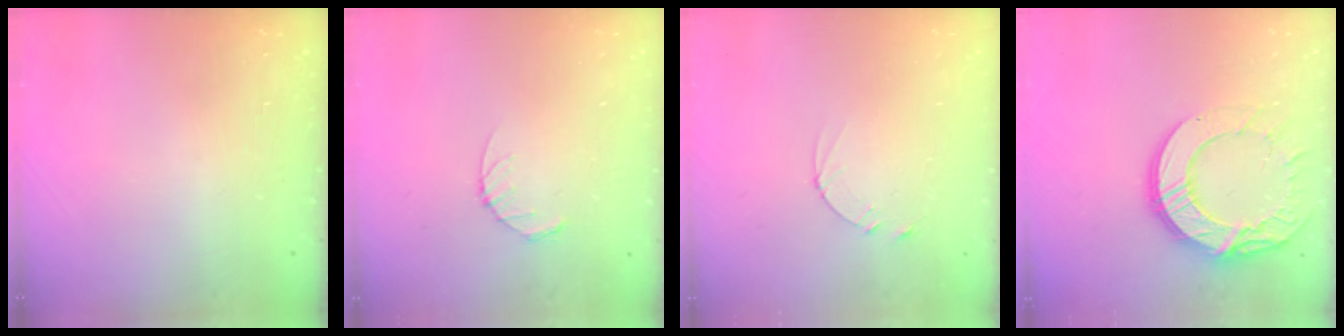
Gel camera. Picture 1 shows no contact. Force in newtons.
{"total": 3.4, "press": 3.4, "slide": 0.5}
{"total": 2.4, "press": 2.3, "slide": 0.2}
{"total": 17.6, "press": 17.5, "slide": 1.5}